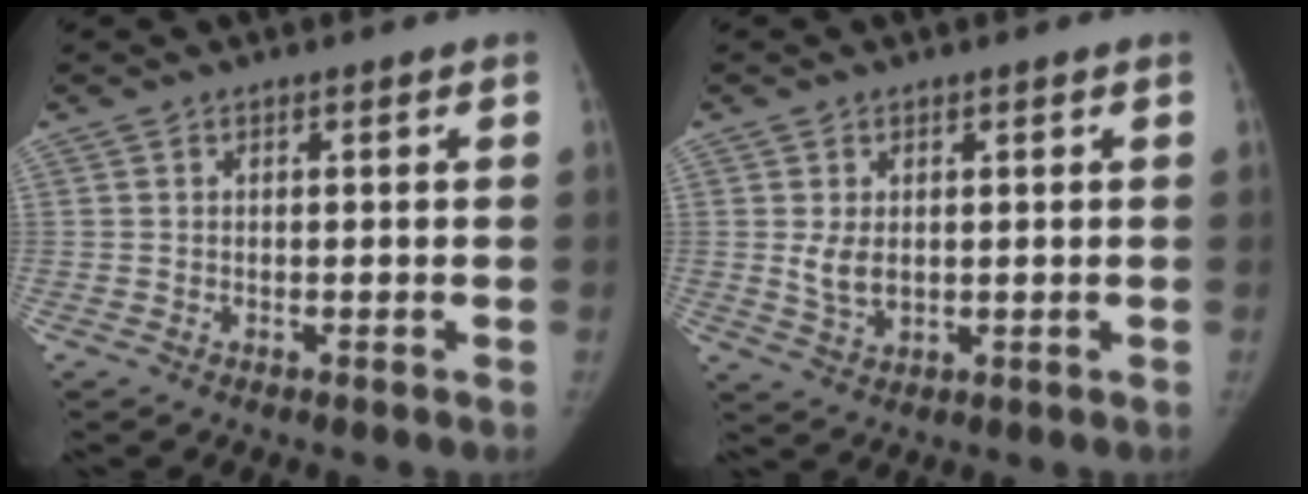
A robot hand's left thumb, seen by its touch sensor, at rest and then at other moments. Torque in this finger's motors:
{"motor_torque": [0.06, 0.10, 0.53, -0.42, 0.02]}